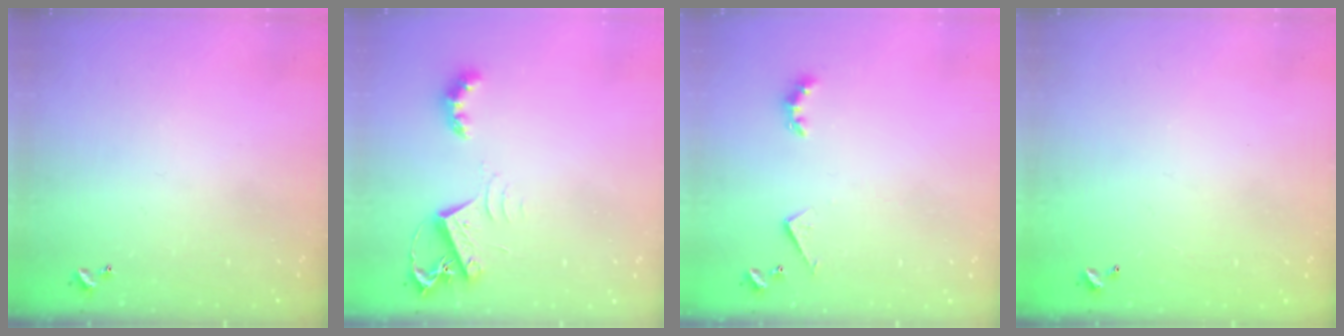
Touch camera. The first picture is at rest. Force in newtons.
{"total": 7.5, "press": 7.5, "slide": 0.8}
{"total": 3.2, "press": 3.1, "slide": 0.5}
{"total": 2.8, "press": 2.8, "slide": 0.1}